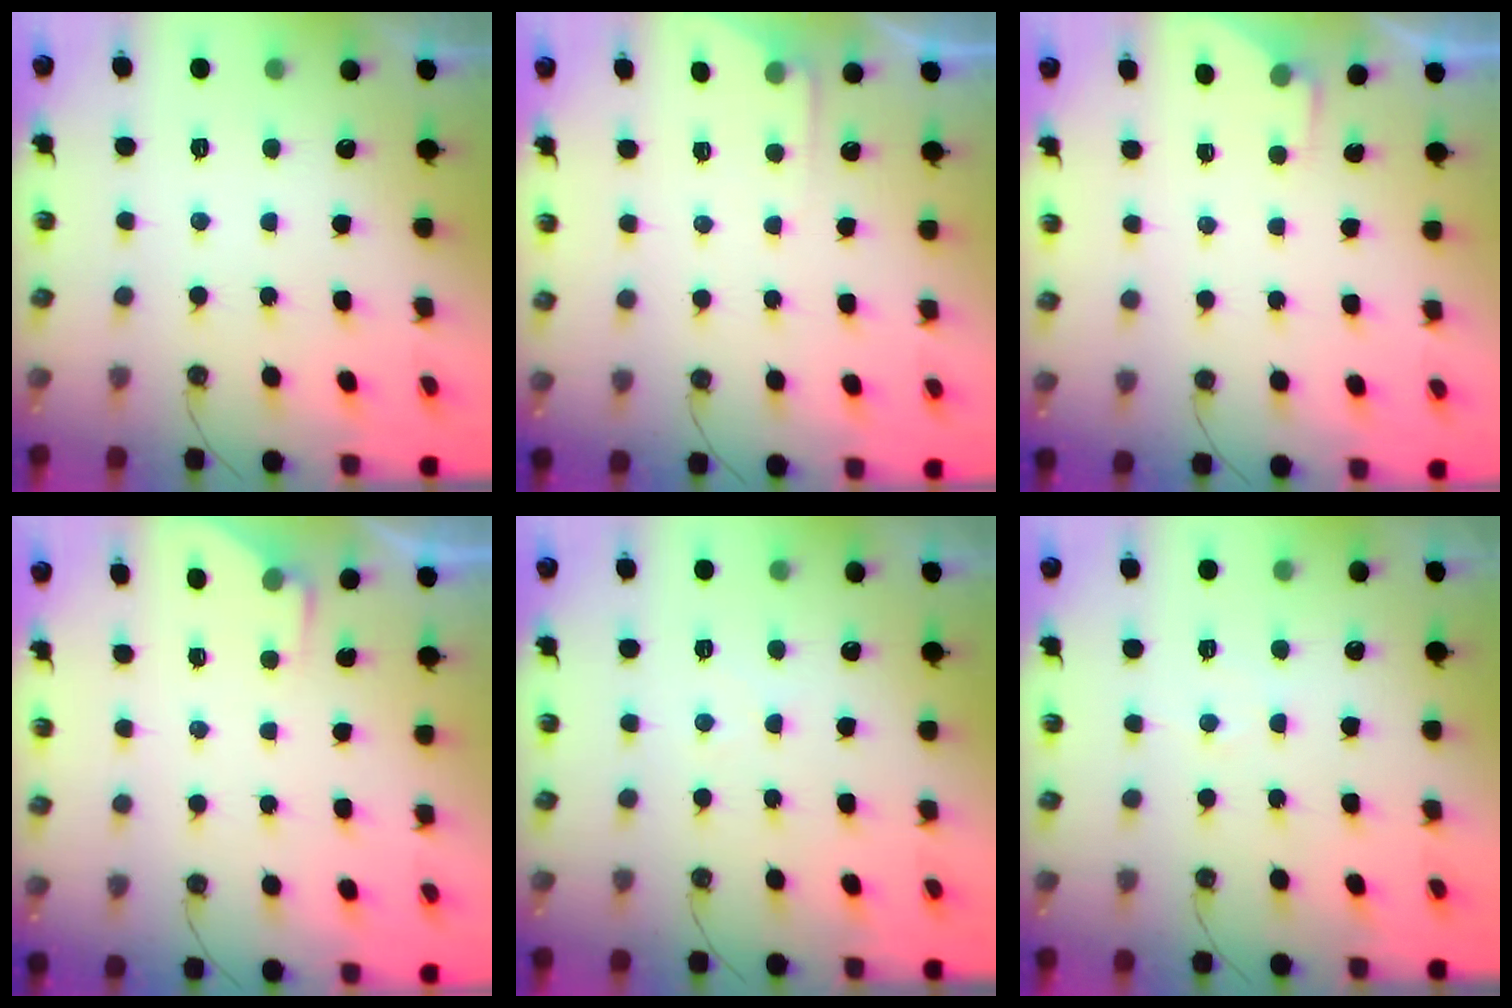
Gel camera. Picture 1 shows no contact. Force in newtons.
{"total": 3.2, "press": 3.1, "slide": 0.5}
{"total": 2.6, "press": 2.6, "slide": 0.5}
{"total": 2.4, "press": 2.4, "slide": 0.4}
{"total": 2.5, "press": 2.5, "slide": 0.4}
{"total": 4.5, "press": 4.5, "slide": 0.5}